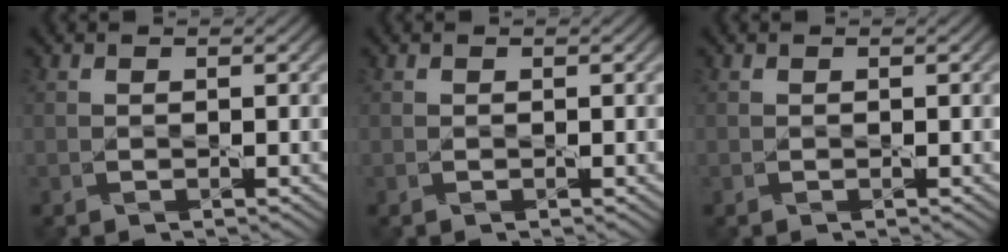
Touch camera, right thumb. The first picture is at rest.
{"total": 0.0}
{"total": 0.0}